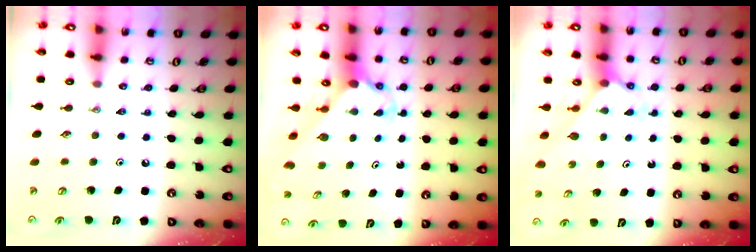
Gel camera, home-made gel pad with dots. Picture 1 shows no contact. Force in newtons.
{"total": 2.3, "press": 2.3, "slide": 0.2}
{"total": 2.3, "press": 2.3, "slide": 0.2}